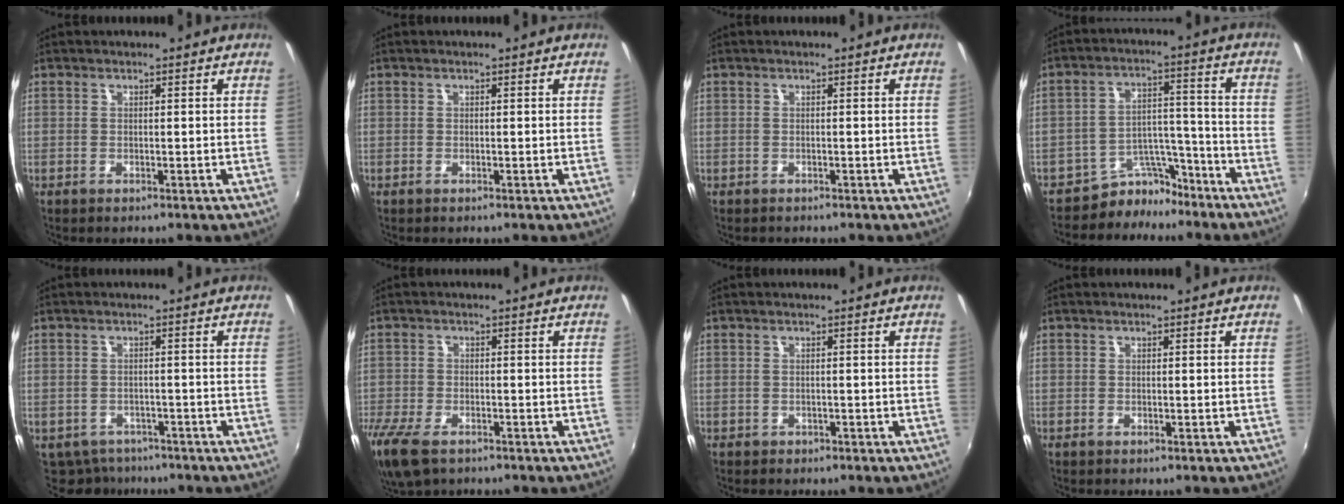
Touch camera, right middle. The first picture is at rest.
{"total": 0.0}
{"total": 0.7, "force": [-0.5, 0.4, -0.1], "torque": [0.000, -0.002, -0.009]}
{"total": 8.1, "force": [-7.1, 3.9, 0.8], "torque": [-0.010, 0.042, -0.112]}
{"total": 7.3, "force": [-5.7, 4.2, 2.0], "torque": [-0.058, -0.020, -0.081]}
{"total": 11.5, "force": [-7.8, 5.4, 6.5], "torque": [-0.173, -0.046, -0.150]}
{"total": 1.1, "force": [-0.8, 0.8, 0.1], "torque": [-0.006, -0.002, -0.010]}
{"total": 0.0}